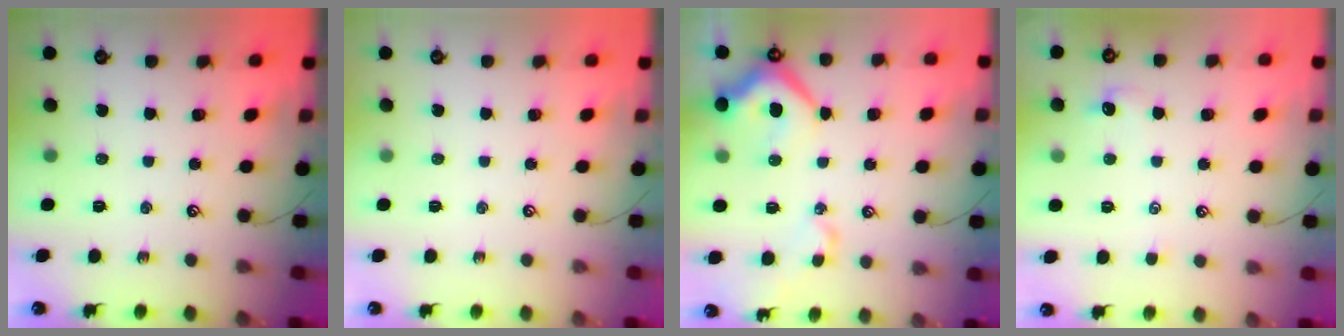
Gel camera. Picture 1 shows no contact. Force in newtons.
{"total": 0.0}
{"total": 10.6, "press": 10.5, "slide": 1.9}
{"total": 1.9, "press": 1.8, "slide": 0.4}